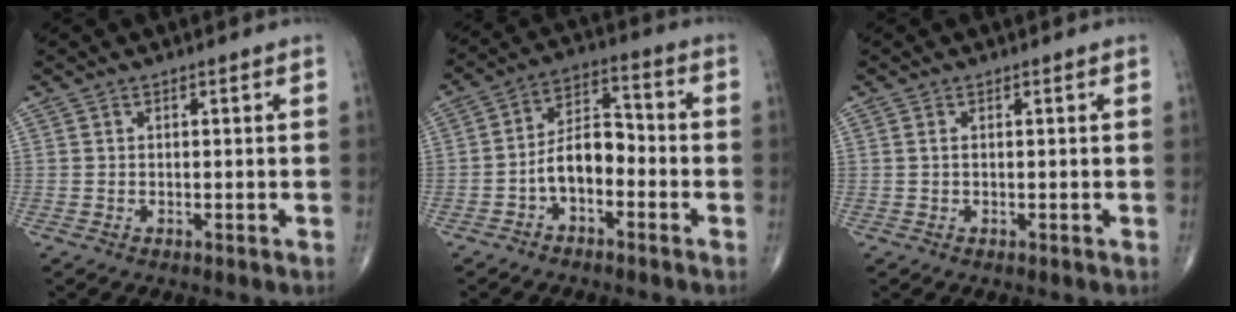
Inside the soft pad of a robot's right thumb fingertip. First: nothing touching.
{"total": 8.1, "force": [-2.9, 4.6, 5.9], "torque": [-0.089, 0.043, -0.061]}
{"total": 0.6, "force": [0.1, 0.2, 0.5], "torque": [-0.015, 0.003, 0.002]}